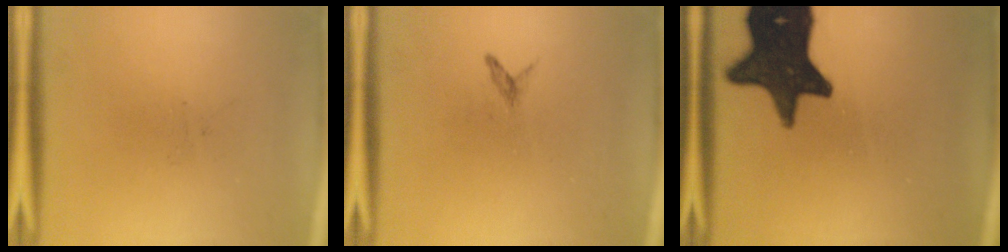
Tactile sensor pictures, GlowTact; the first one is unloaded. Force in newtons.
{"total": 0.7}
{"total": 16.1}